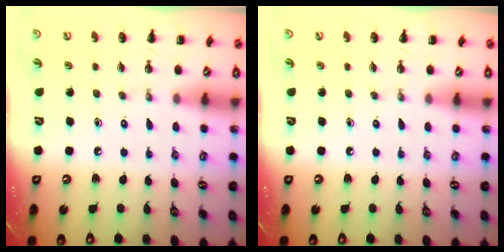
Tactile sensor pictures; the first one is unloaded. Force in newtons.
{"total": 0.0}